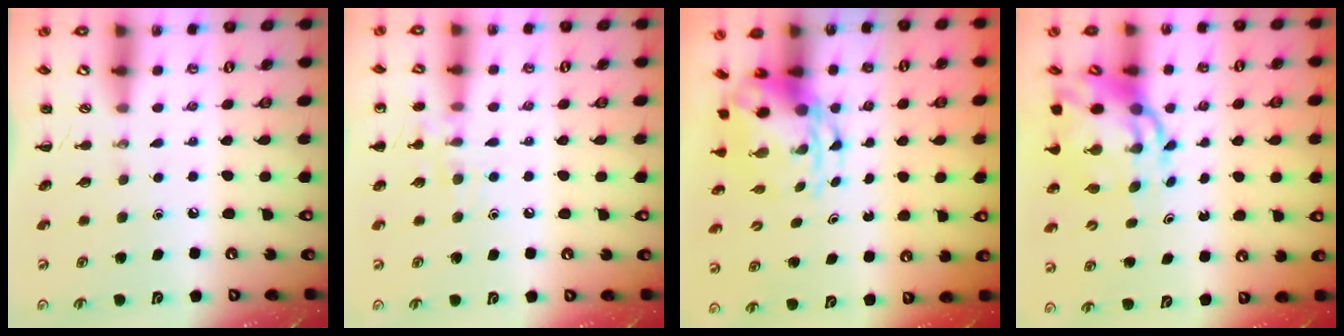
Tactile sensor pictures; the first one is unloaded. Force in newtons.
{"total": 8.7, "press": 8.5, "slide": 1.9}
{"total": 5.7, "press": 5.5, "slide": 1.5}
{"total": 9.2, "press": 9.0, "slide": 2.2}